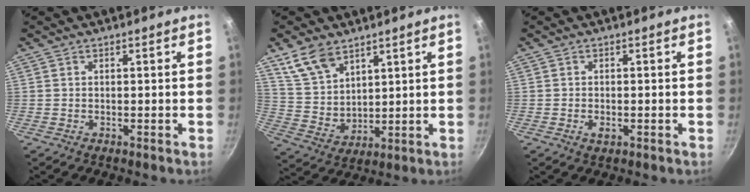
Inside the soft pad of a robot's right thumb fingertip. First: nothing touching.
{"total": 9.9, "force": [6.4, 5.8, 4.8], "torque": [-0.070, -0.029, 0.140]}
{"total": 1.9, "force": [-0.6, 1.0, 1.4], "torque": [-0.027, 0.000, -0.011]}